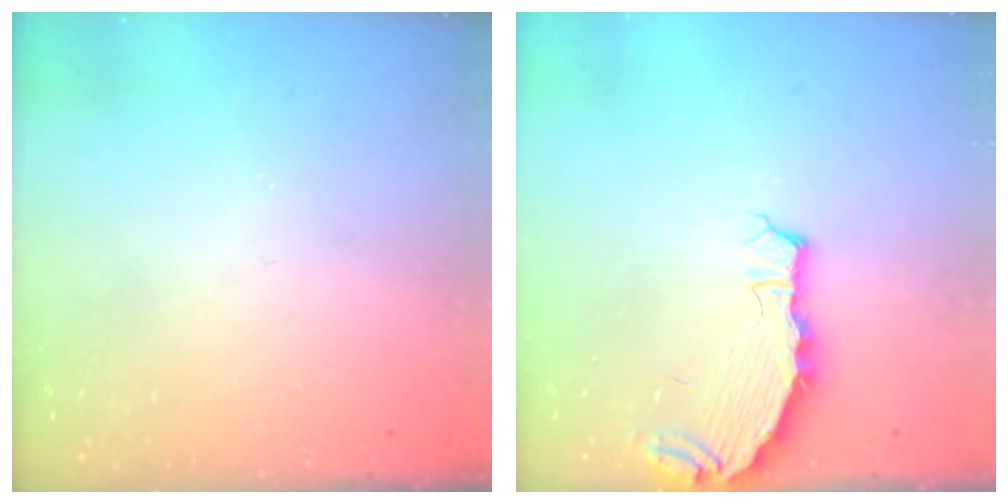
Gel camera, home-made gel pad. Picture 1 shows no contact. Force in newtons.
{"total": 4.9, "press": 4.4, "slide": 2.2}